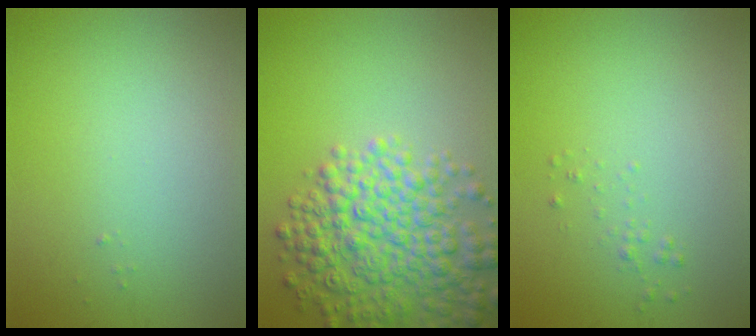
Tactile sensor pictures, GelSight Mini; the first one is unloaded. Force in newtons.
{"total": 7.4, "press": 7.4, "slide": 0.3}
{"total": 0.6, "press": 0.6, "slide": 0.1}